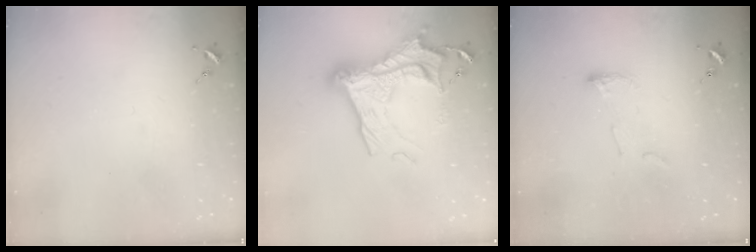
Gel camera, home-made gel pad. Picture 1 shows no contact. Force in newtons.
{"total": 20.8, "press": 20.7, "slide": 1.7}
{"total": 5.4, "press": 5.4, "slide": 0.8}